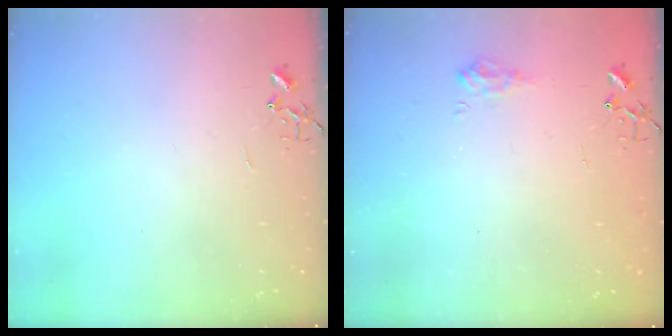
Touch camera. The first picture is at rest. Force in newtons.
{"total": 8.7, "press": 8.6, "slide": 0.6}